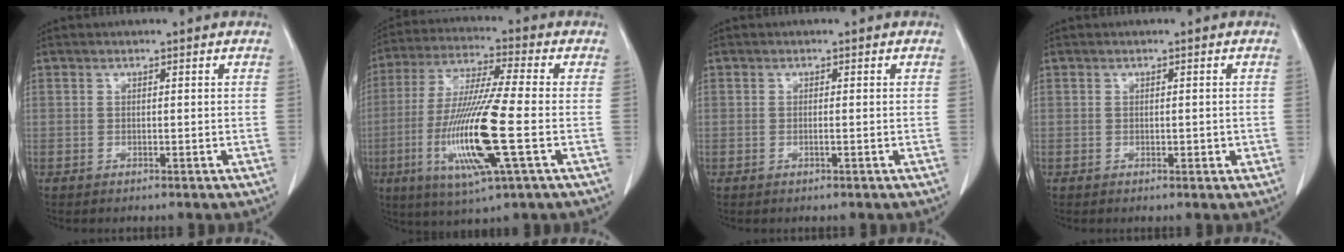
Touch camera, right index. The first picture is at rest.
{"total": 16.1, "force": [-4.0, 0.4, 15.6], "torque": [-0.322, -0.020, -0.076]}
{"total": 0.6, "force": [-0.2, -0.1, 0.6], "torque": [-0.011, -0.001, -0.003]}
{"total": 1.2, "force": [-0.2, 0.6, 1.0], "torque": [-0.012, 0.000, 0.000]}